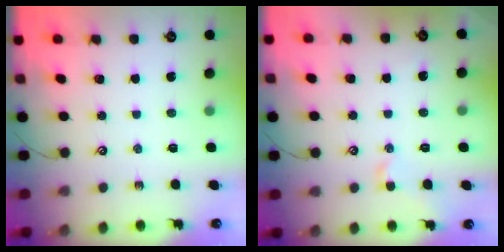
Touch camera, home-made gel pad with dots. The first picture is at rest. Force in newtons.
{"total": 1.9, "press": 1.8, "slide": 0.5}